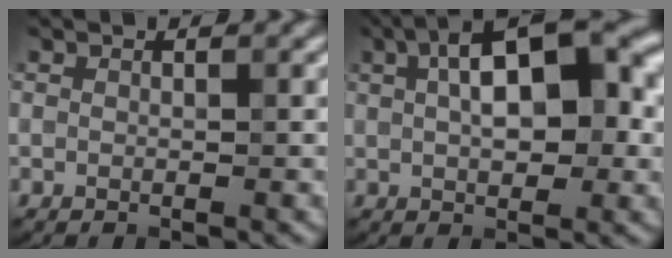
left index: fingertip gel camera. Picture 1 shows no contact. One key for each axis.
{"total": 10.1, "fx": 2.7, "fy": 4.6, "fz": 8.5, "tx": -0.123, "ty": 0.020, "tz": 0.034}